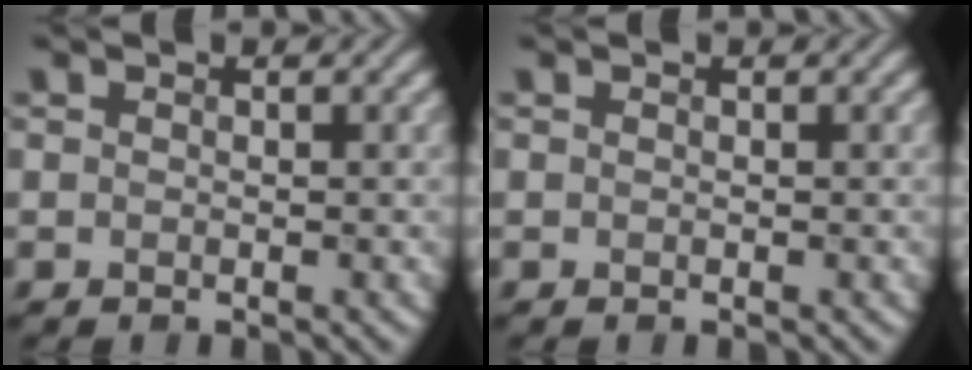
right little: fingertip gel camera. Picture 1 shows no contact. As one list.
[{"total": 0.0}]